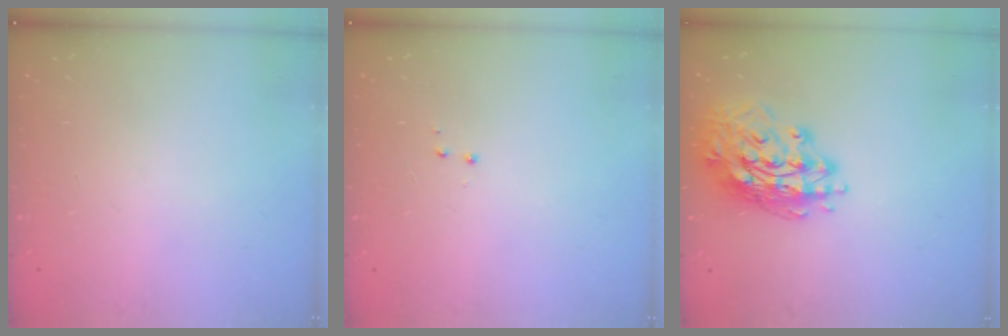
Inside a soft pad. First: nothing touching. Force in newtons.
{"total": 3.0, "press": 2.9, "slide": 0.6}
{"total": 15.7, "press": 15.7, "slide": 1.3}